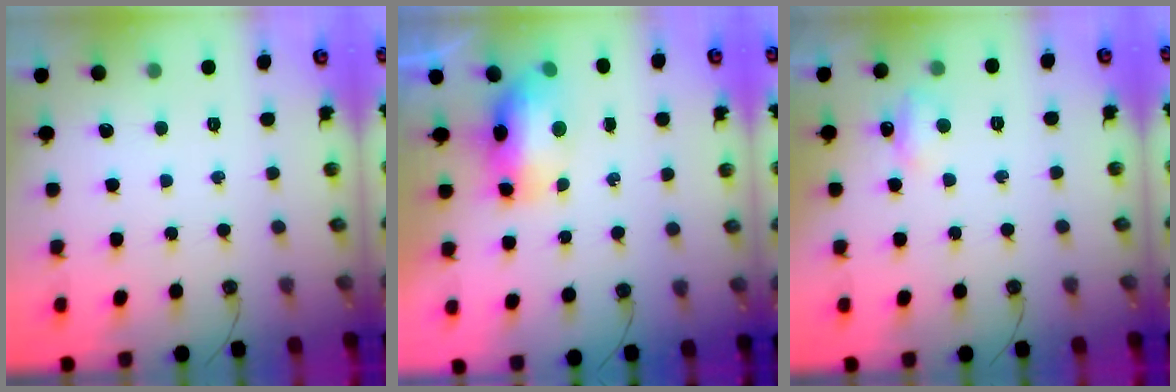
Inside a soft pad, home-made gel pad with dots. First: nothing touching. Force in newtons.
{"total": 9.8, "press": 9.7, "slide": 1.9}
{"total": 6.0, "press": 5.9, "slide": 1.1}